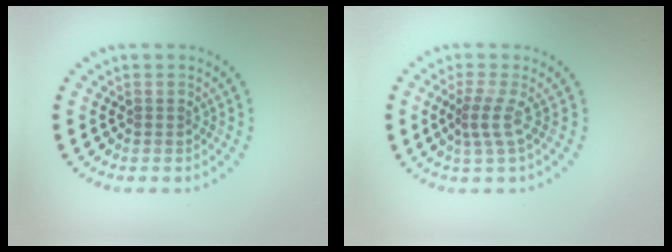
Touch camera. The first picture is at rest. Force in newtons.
{"total": 2.0, "press": 1.4, "slide": 1.4}